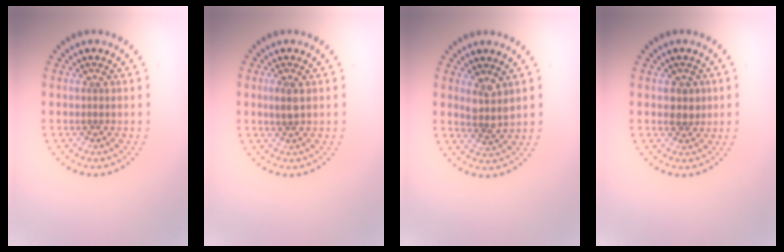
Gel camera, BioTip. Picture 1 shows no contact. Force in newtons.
{"total": 1.4, "press": 1.4, "slide": 0.5}
{"total": 2.3, "press": 1.9, "slide": 1.3}
{"total": 1.9, "press": 1.8, "slide": 0.6}